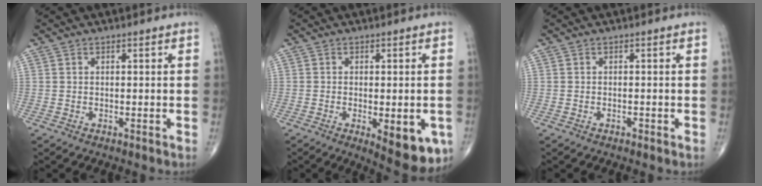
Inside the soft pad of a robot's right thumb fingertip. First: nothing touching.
{"total": 10.8, "force": [-3.6, 4.1, 9.3], "torque": [-0.108, -0.009, -0.037]}
{"total": 0.5, "force": [-0.3, 0.3, 0.3], "torque": [-0.006, 0.000, -0.007]}